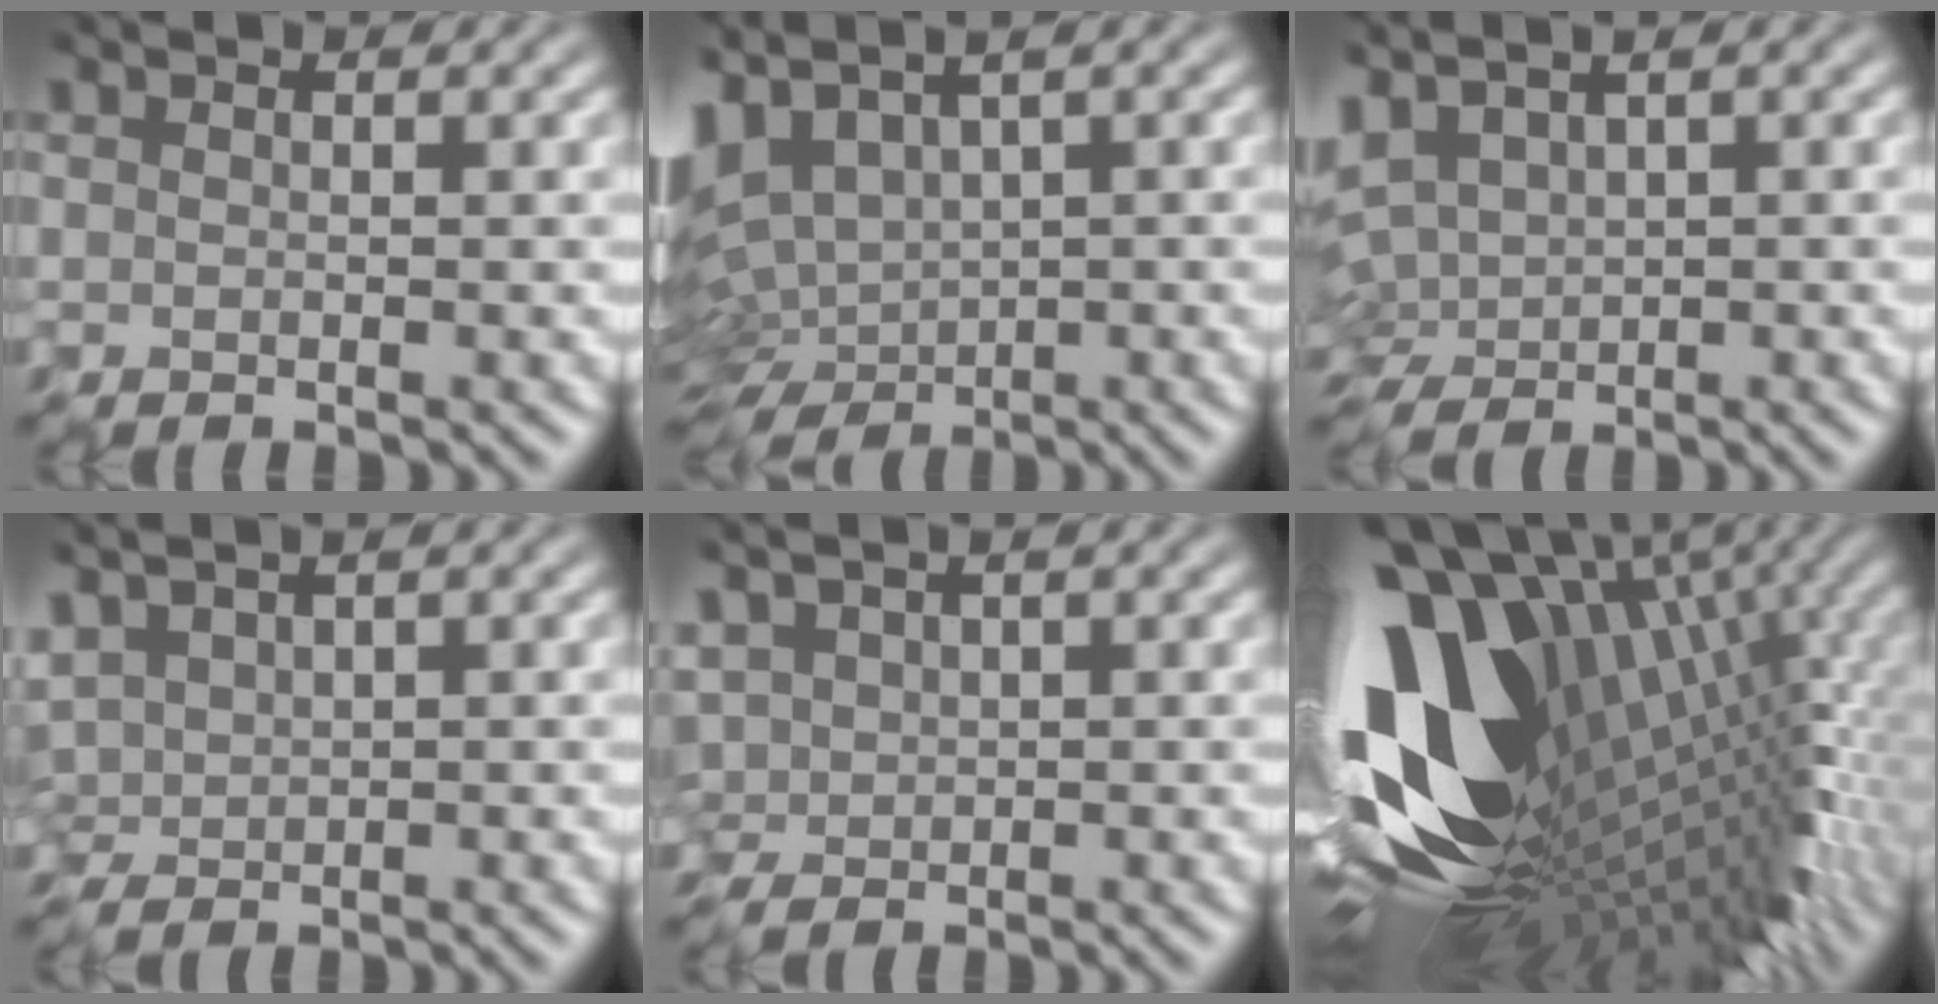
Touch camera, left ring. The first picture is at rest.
{"total": 7.9, "force": [-0.3, 4.7, 6.3], "torque": [-0.137, -0.014, 0.019]}
{"total": 4.6, "force": [1.2, 3.0, 3.2], "torque": [-0.085, 0.005, 0.026]}
{"total": 2.3, "force": [1.0, 1.5, 1.5], "torque": [-0.038, 0.009, 0.024]}
{"total": 2.2, "force": [0.5, 1.7, 1.3], "torque": [-0.032, 0.008, 0.011]}
{"total": 16.7, "force": [0.0, 9.1, 14.0], "torque": [-0.268, -0.025, 0.015]}